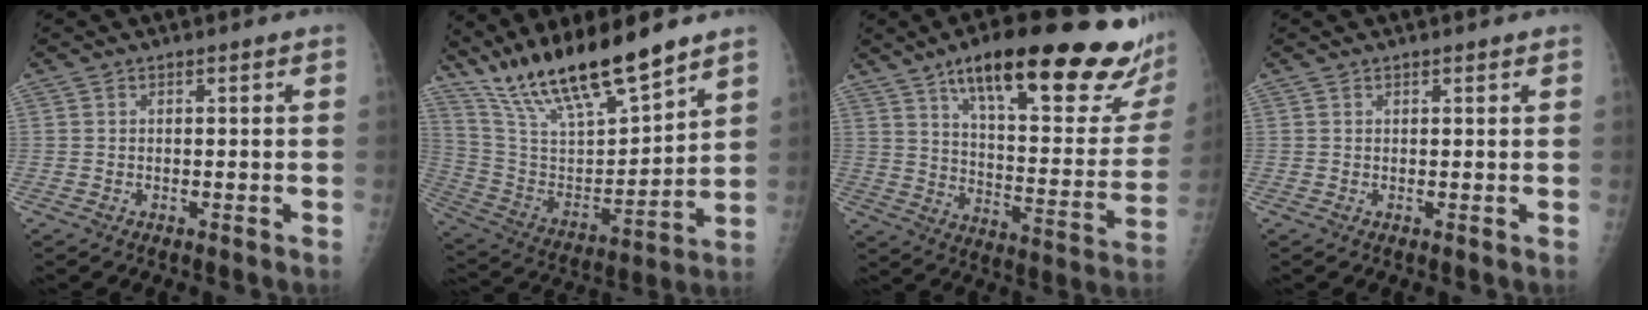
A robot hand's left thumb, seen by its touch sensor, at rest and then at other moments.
{"total": 20.2, "force": [16.0, 4.0, 11.7], "torque": [-0.189, -0.071, 0.304]}
{"total": 31.1, "force": [19.8, 7.9, 22.7], "torque": [-0.282, -0.056, 0.288]}
{"total": 0.6, "force": [0.5, 0.3, 0.2], "torque": [-0.003, -0.003, 0.006]}